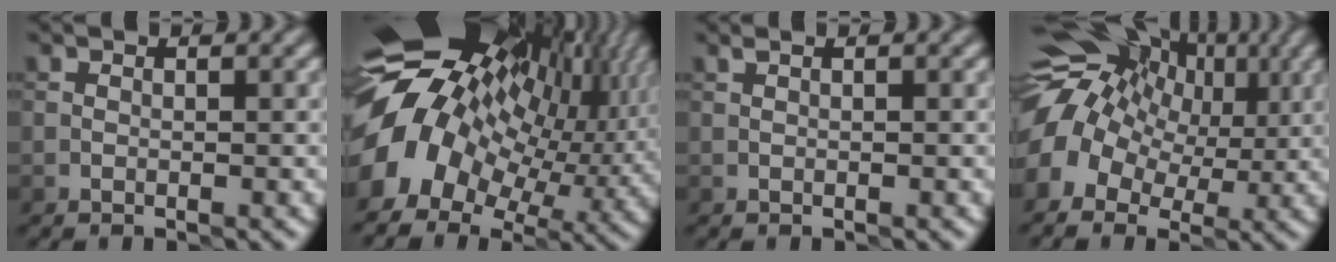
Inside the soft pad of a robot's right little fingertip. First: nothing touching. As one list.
[{"total": 14.1, "force": [1.7, 10.0, 9.8], "torque": [-0.203, 0.014, 0.047]}, {"total": 0.0}, {"total": 12.7, "force": [1.7, 9.4, 8.4], "torque": [-0.146, 0.009, 0.032]}]